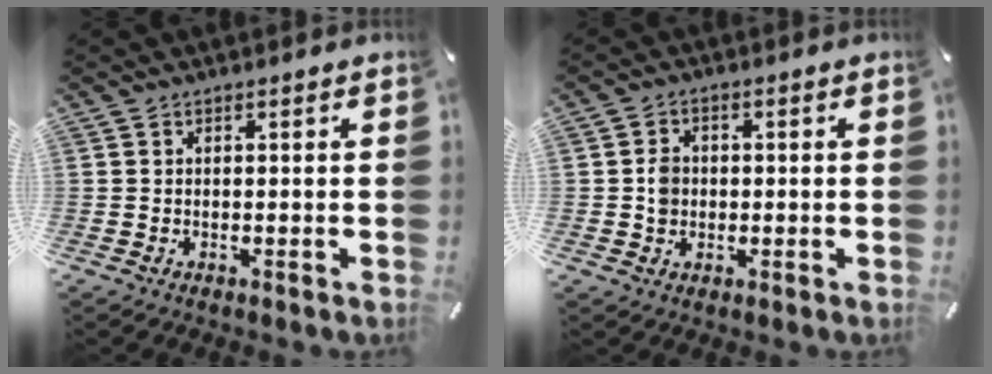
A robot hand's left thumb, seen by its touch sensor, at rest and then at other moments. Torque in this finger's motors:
{"motor_torque": [0.41, 1.01, 0.34, -0.22, 0.00]}